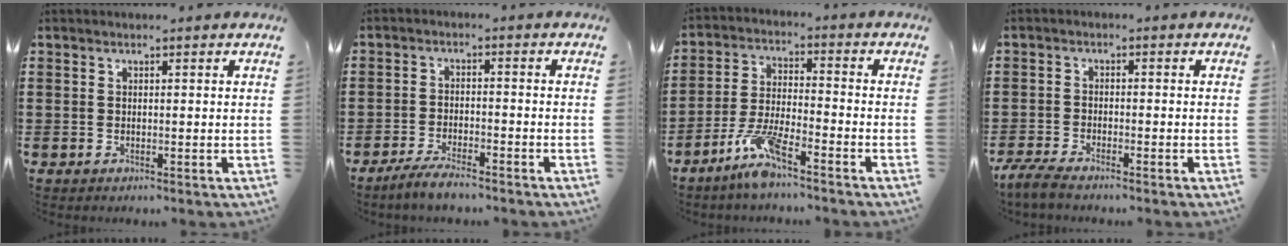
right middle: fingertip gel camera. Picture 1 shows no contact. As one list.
[{"total": 3.9, "force": [-3.5, 0.4, 1.6], "torque": [-0.041, -0.003, -0.072]}, {"total": 7.2, "force": [-5.4, 1.0, 4.8], "torque": [-0.108, -0.007, -0.103]}, {"total": 3.2, "force": [-3.0, 0.4, 1.2], "torque": [-0.042, -0.007, -0.066]}]